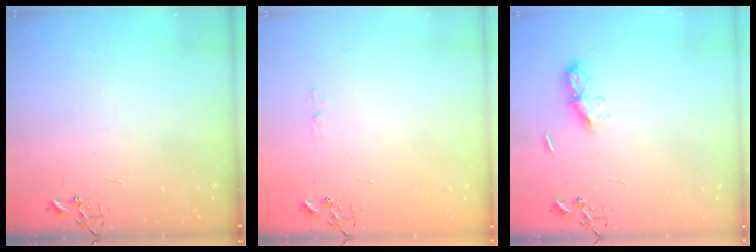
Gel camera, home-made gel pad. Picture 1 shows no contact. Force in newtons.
{"total": 3.6, "press": 3.6, "slide": 0.4}
{"total": 6.4, "press": 6.3, "slide": 0.7}